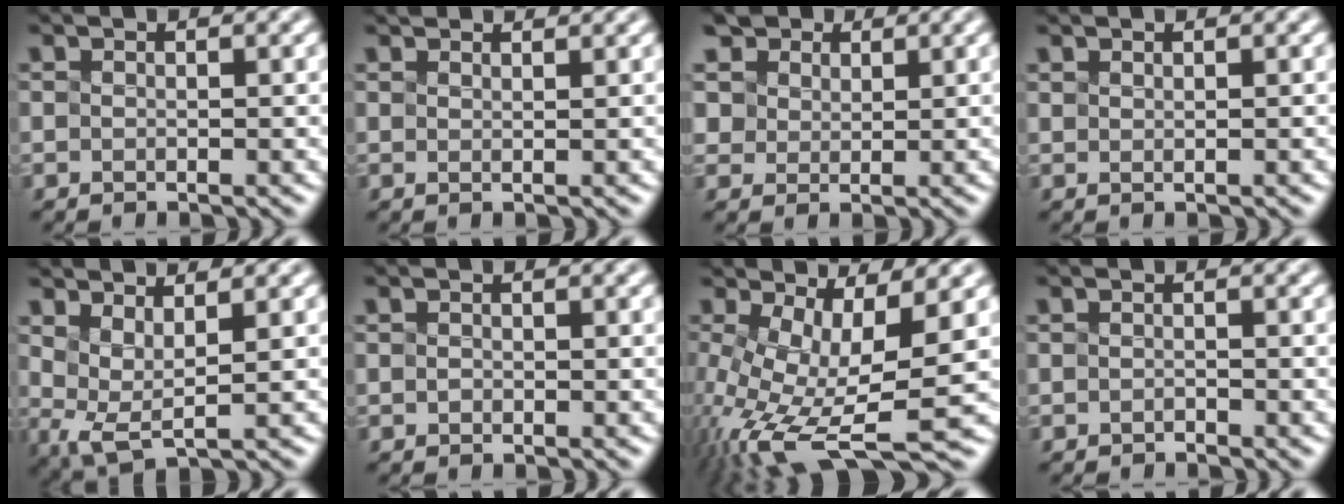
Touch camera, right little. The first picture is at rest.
{"total": 2.9, "force": [2.6, 0.9, 1.0], "torque": [-0.003, 0.031, 0.024]}
{"total": 3.9, "force": [2.8, 2.6, 0.7], "torque": [-0.059, 0.008, 0.072]}
{"total": 2.0, "force": [1.3, 1.1, 1.1], "torque": [-0.012, 0.023, 0.015]}
{"total": 2.0, "force": [0.8, 0.2, 1.8], "torque": [-0.052, 0.004, 0.039]}
{"total": 0.8, "force": [-0.4, -0.4, -0.6], "torque": [-0.003, 0.001, 0.011]}
{"total": 10.4, "force": [-3.2, 2.5, 9.5], "torque": [-0.195, -0.006, -0.029]}
{"total": 1.2, "force": [-1.0, -0.5, -0.6], "torque": [-0.002, -0.002, 0.002]}